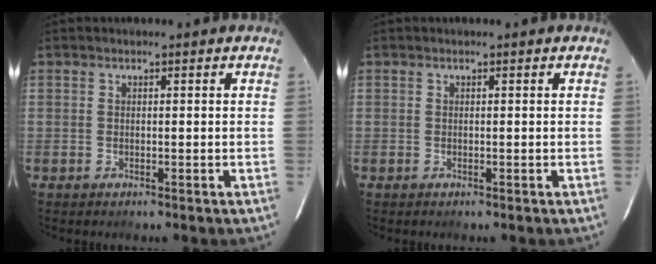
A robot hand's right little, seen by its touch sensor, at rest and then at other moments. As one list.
[{"total": 0.0}]